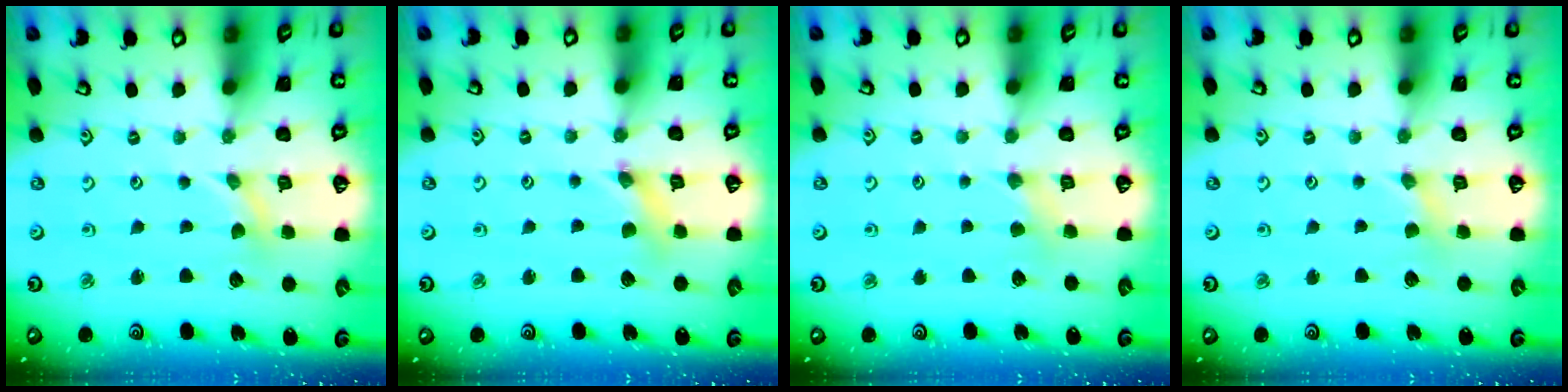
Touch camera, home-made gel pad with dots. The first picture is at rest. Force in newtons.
{"total": 2.3, "press": 2.3, "slide": 0.3}
{"total": 2.8, "press": 2.7, "slide": 0.5}
{"total": 0.5, "press": 0.5, "slide": 0.1}